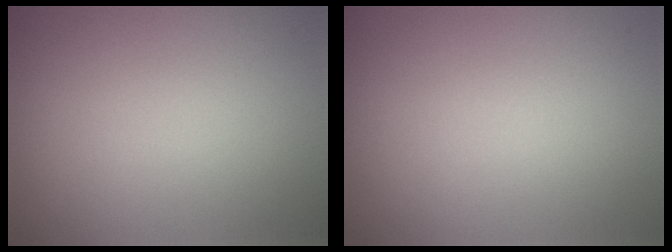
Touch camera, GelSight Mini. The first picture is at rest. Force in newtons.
{"total": 0.0}